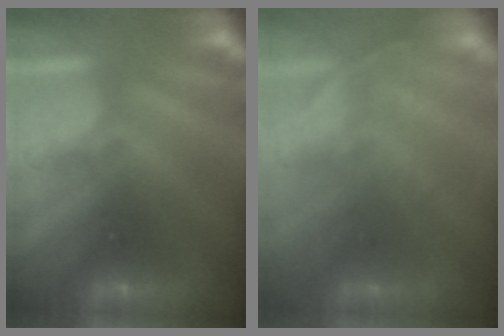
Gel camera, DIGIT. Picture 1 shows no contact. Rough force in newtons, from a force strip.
{"total": 1.7}